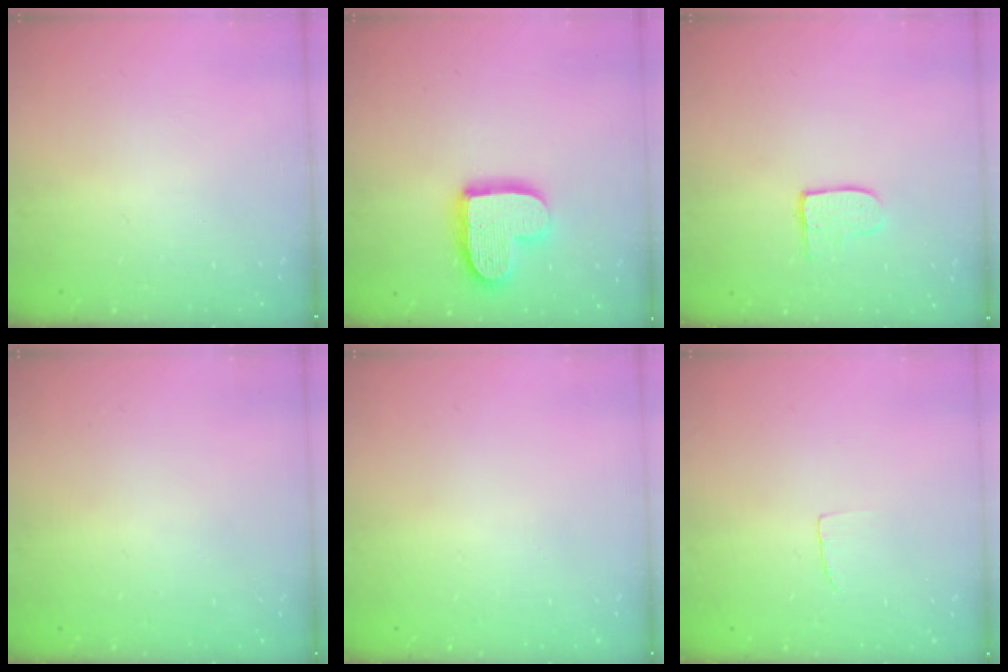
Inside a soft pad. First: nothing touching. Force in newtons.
{"total": 14.9, "press": 14.9, "slide": 1.1}
{"total": 5.7, "press": 5.7, "slide": 0.5}
{"total": 0.0}
{"total": 0.0}
{"total": 2.7, "press": 2.7, "slide": 0.2}